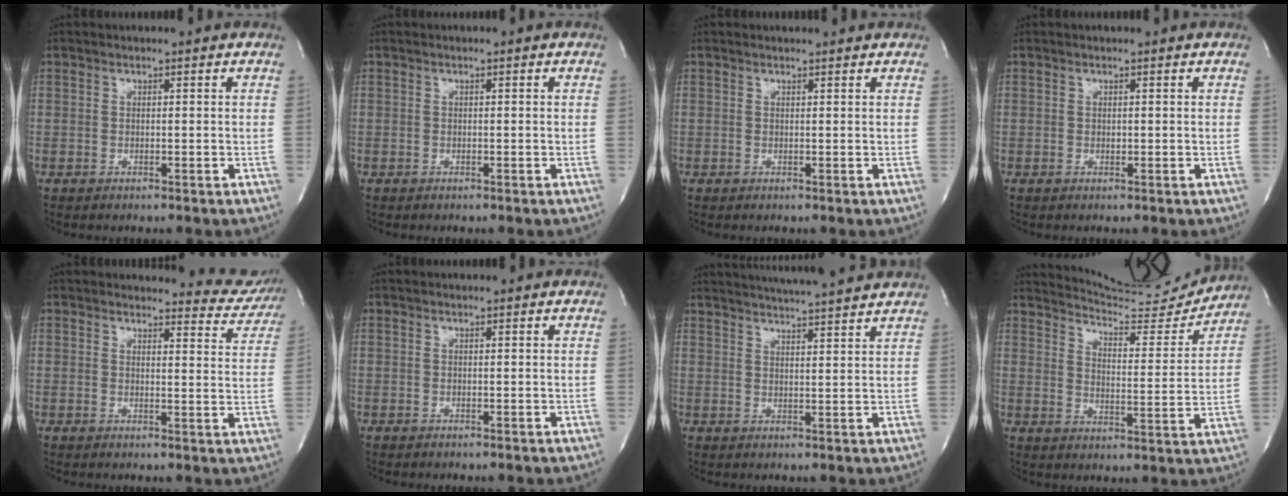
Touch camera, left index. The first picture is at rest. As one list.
[{"total": 0.0}, {"total": 1.8, "force": [1.7, 0.2, 0.2], "torque": [-0.011, 0.003, 0.020]}, {"total": 0.6, "force": [0.2, 0.4, 0.4], "torque": [-0.005, -0.001, 0.004]}, {"total": 8.4, "force": [8.3, 1.5, -0.4], "torque": [0.025, -0.055, 0.068]}, {"total": 0.0}, {"total": 13.1, "force": [12.0, 0.2, 5.1], "torque": [-0.093, 0.010, 0.161]}, {"total": 13.6, "force": [13.5, 0.6, 1.5], "torque": [-0.029, -0.046, 0.180]}]